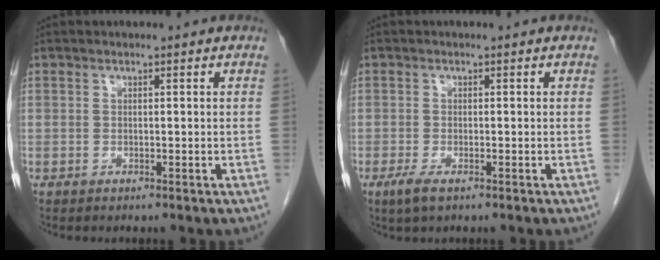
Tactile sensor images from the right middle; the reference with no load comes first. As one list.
[{"total": 2.4, "force": [-1.3, 0.7, 1.9], "torque": [-0.044, -0.005, -0.025]}]